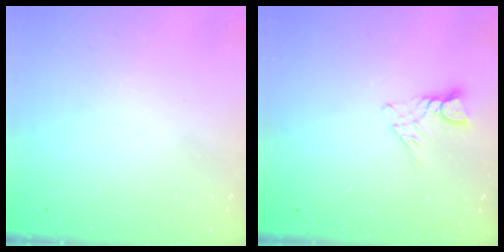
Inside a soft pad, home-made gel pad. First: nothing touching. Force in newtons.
{"total": 3.3, "press": 3.2, "slide": 0.4}